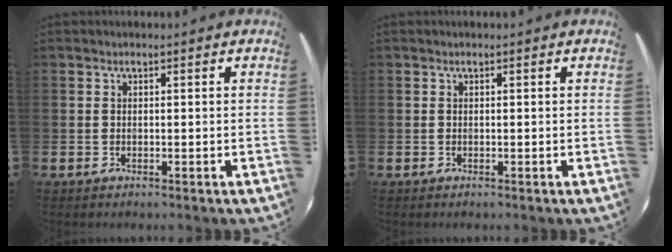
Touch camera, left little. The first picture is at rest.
{"total": 0.0}